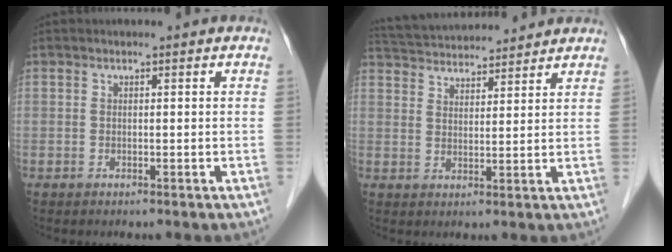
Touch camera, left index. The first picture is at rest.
{"total": 13.0, "force": [12.3, 2.0, 3.6], "torque": [-0.069, 0.037, 0.195]}